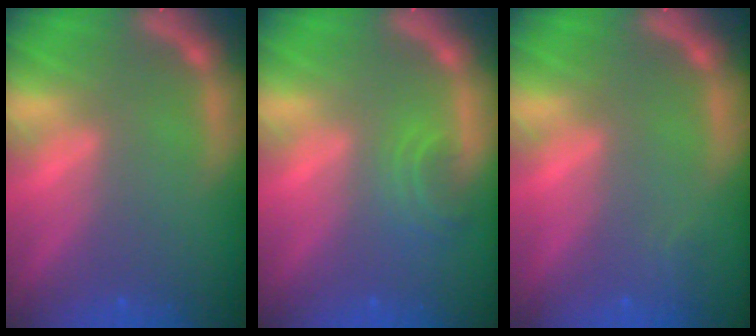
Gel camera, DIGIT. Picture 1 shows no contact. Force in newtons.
{"total": 2.4}
{"total": 0.9}